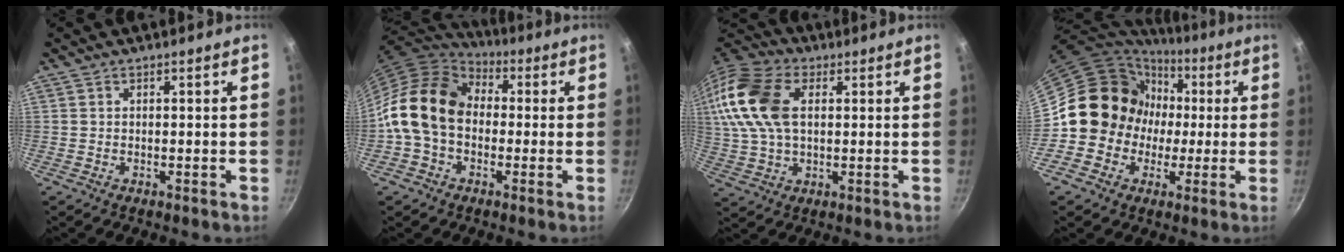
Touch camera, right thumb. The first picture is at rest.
{"total": 15.4, "force": [-0.3, 11.6, 10.1], "torque": [-0.158, 0.037, -0.023]}
{"total": 18.5, "force": [4.0, 11.7, 13.7], "torque": [-0.283, 0.018, 0.066]}
{"total": 15.0, "force": [-0.2, 14.2, 4.7], "torque": [-0.029, 0.027, -0.015]}